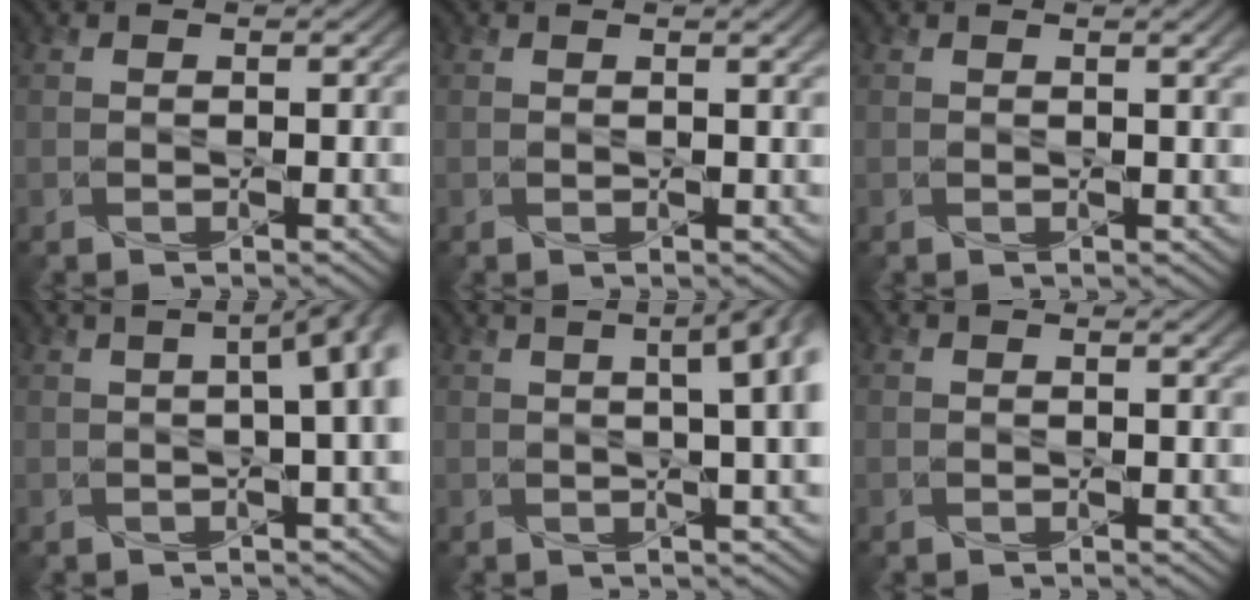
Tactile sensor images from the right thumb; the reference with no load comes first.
{"total": 1.3, "force": [0.6, 0.2, 1.1], "torque": [-0.019, 0.002, 0.011]}
{"total": 1.8, "force": [0.7, 0.4, 1.6], "torque": [-0.025, 0.003, 0.013]}
{"total": 8.2, "force": [0.4, 2.6, 7.8], "torque": [-0.102, 0.014, -0.005]}
{"total": 8.5, "force": [1.7, 2.5, 7.9], "torque": [-0.089, 0.031, 0.010]}
{"total": 0.8, "force": [0.4, 0.1, 0.7], "torque": [-0.010, 0.002, 0.008]}